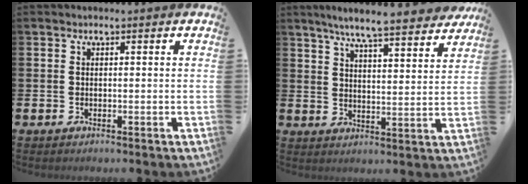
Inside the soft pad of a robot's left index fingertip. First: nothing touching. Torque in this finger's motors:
{"motor_torque": [0.68, -1.23, 0.84, 0.21]}